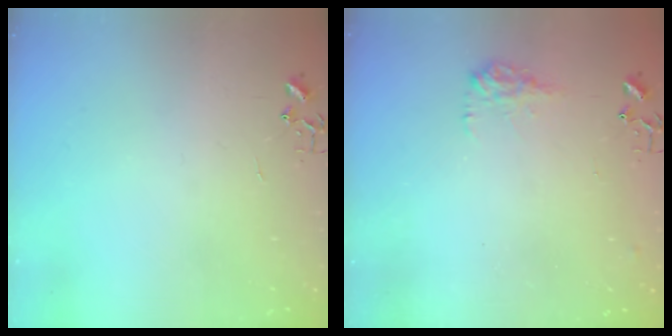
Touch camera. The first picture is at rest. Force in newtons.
{"total": 9.2, "press": 9.2, "slide": 0.4}